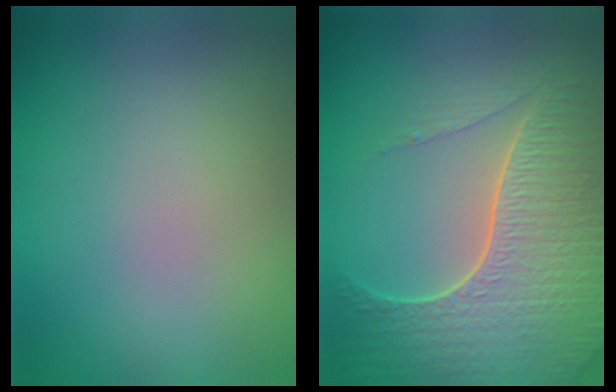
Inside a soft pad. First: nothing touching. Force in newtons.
{"total": 7.1, "press": 5.2, "slide": 4.9}